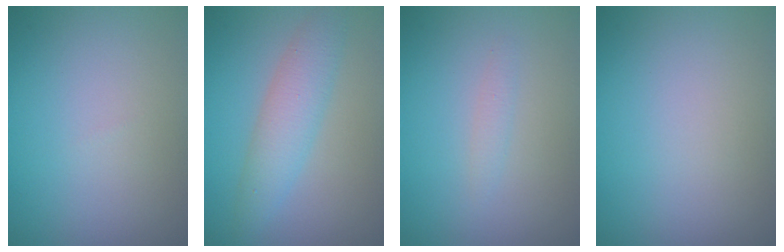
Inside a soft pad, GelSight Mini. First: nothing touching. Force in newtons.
{"total": 3.7, "press": 3.7, "slide": 0.1}
{"total": 0.9, "press": 0.9, "slide": 0.0}
{"total": 0.0}